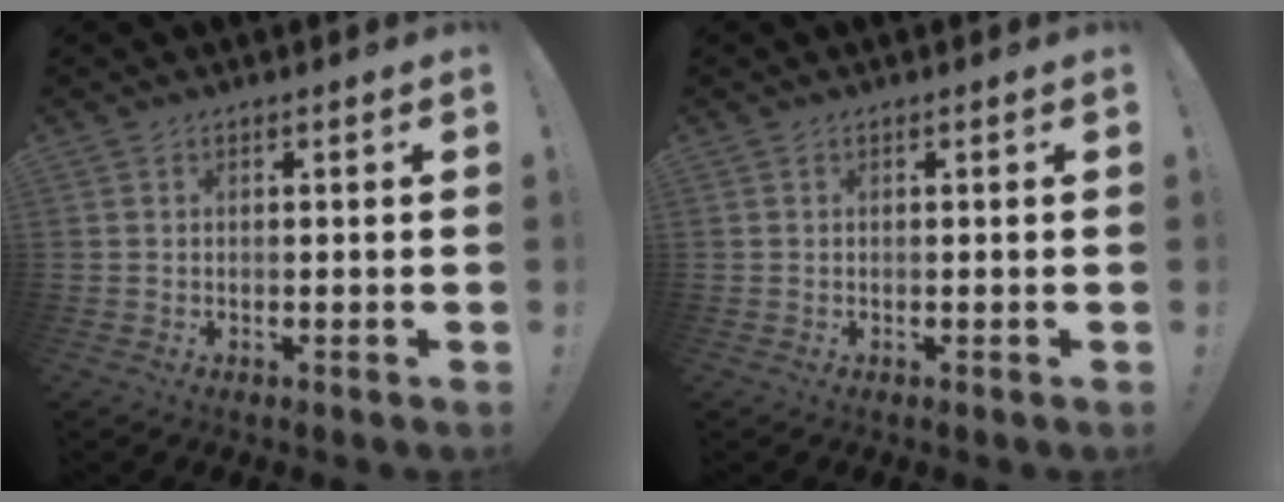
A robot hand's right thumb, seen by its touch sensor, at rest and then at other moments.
{"total": 0.0}